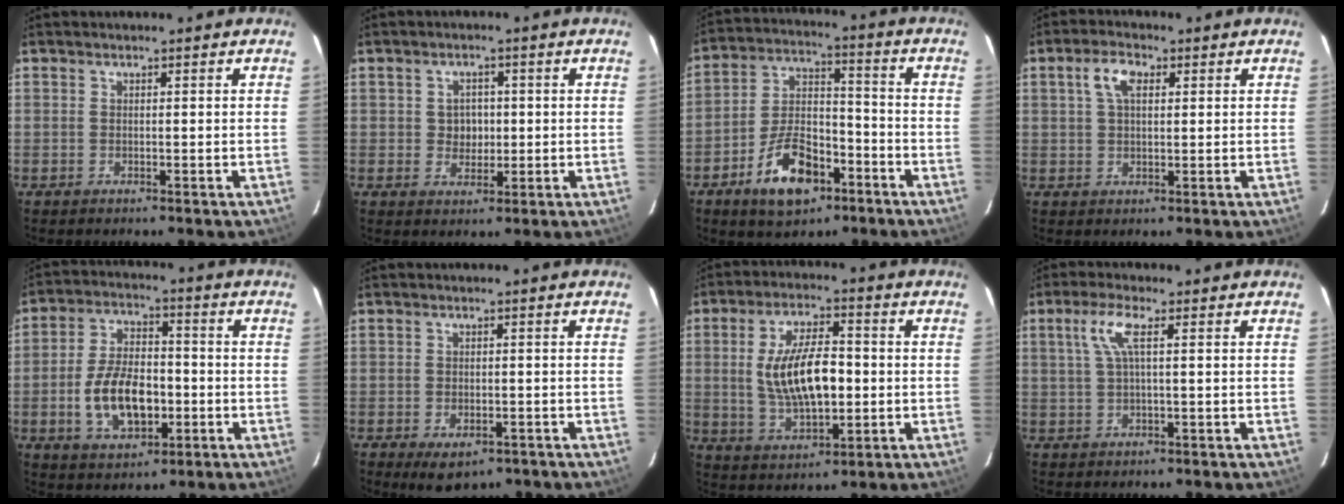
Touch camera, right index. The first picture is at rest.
{"total": 3.3, "force": [0.1, 3.0, 1.5], "torque": [-0.026, 0.008, 0.004]}
{"total": 13.4, "force": [-7.3, 6.8, 8.9], "torque": [-0.175, 0.019, -0.119]}
{"total": 4.6, "force": [1.7, 2.2, 3.7], "torque": [-0.071, 0.012, 0.031]}
{"total": 12.7, "force": [-3.2, 7.0, 10.1], "torque": [-0.204, 0.007, -0.046]}
{"total": 5.6, "force": [-3.1, 3.2, 3.4], "torque": [-0.062, -0.013, -0.037]}
{"total": 13.3, "force": [-0.2, 5.5, 12.1], "torque": [-0.233, -0.001, 0.005]}
{"total": 4.8, "force": [1.3, 0.2, 4.7], "torque": [-0.097, 0.004, 0.027]}